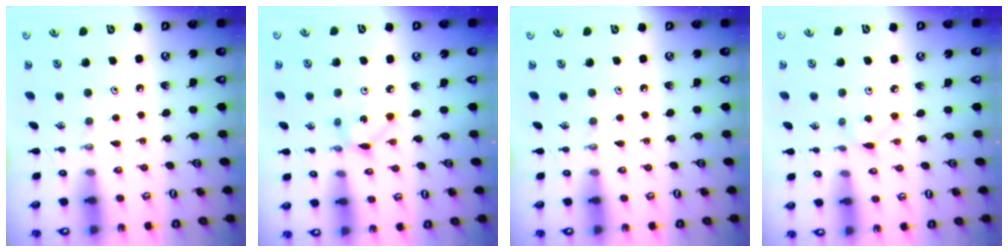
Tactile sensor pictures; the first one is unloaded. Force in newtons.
{"total": 2.1, "press": 2.1, "slide": 0.1}
{"total": 0.0}
{"total": 3.1, "press": 3.1, "slide": 0.4}